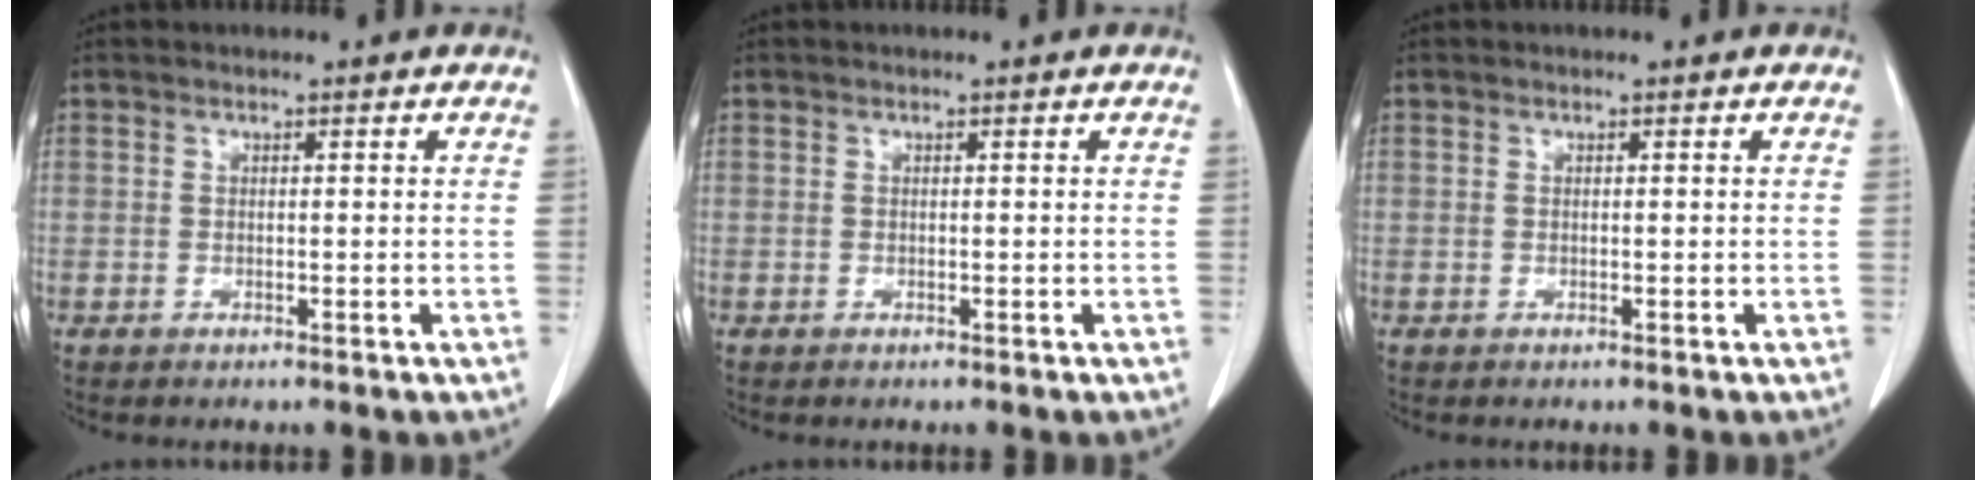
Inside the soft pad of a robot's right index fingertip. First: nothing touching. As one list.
[{"total": 0.0}, {"total": 0.0}]